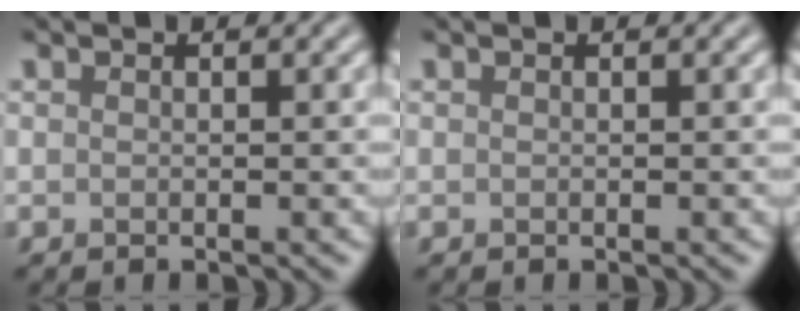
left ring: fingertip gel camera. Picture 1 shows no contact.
{"total": 0.0}